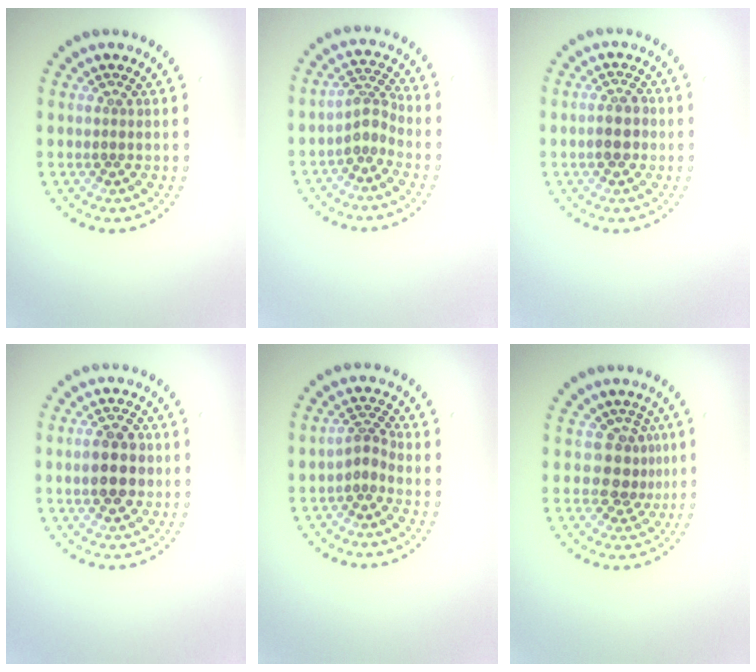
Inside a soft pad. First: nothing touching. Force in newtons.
{"total": 2.3, "press": 1.6, "slide": 1.6}
{"total": 2.2, "press": 2.2, "slide": 0.4}
{"total": 3.9, "press": 3.9, "slide": 0.2}
{"total": 1.9, "press": 1.2, "slide": 1.4}
{"total": 2.8, "press": 2.1, "slide": 1.8}